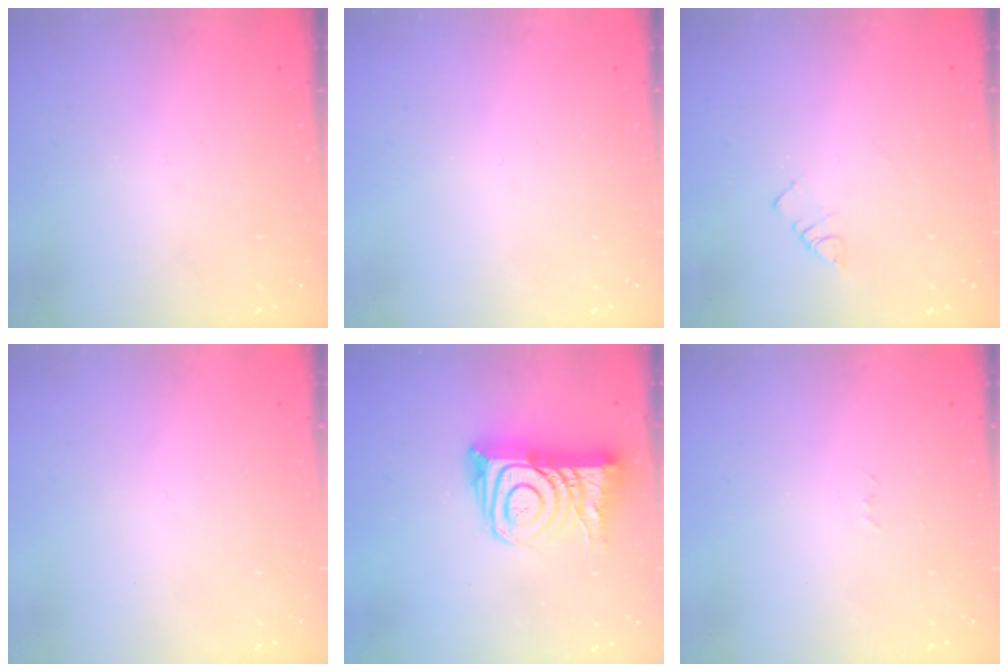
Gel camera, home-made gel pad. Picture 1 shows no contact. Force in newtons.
{"total": 0.0}
{"total": 4.0, "press": 4.0, "slide": 0.4}
{"total": 1.6, "press": 1.6, "slide": 0.1}
{"total": 16.4, "press": 16.3, "slide": 1.5}
{"total": 2.6, "press": 2.6, "slide": 0.4}